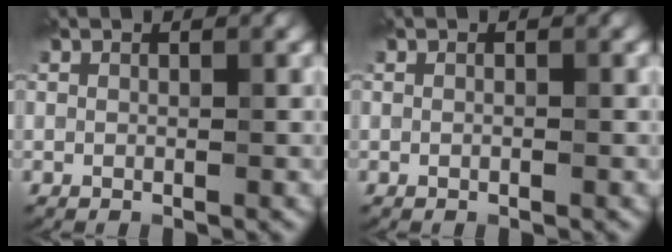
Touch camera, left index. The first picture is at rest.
{"total": 0.0}